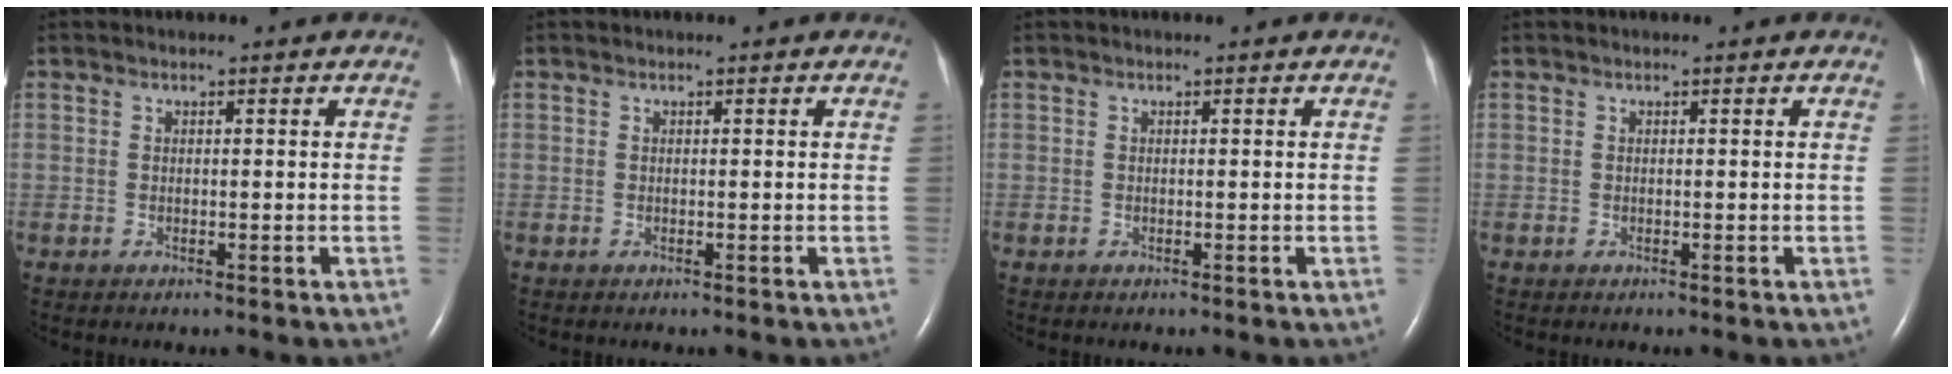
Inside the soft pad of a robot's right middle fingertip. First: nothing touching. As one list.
[{"total": 0.0}, {"total": 0.0}, {"total": 0.0}]